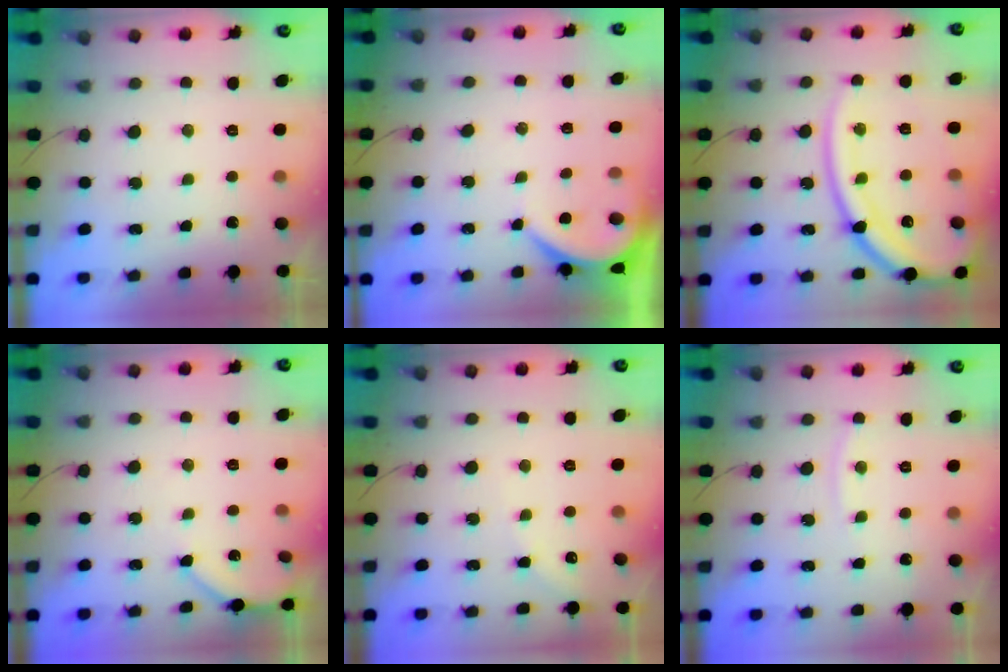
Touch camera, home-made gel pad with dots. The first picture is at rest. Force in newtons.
{"total": 4.0, "press": 3.9, "slide": 0.5}
{"total": 20.1, "press": 20.0, "slide": 2.4}
{"total": 5.0, "press": 4.9, "slide": 0.7}
{"total": 3.0, "press": 3.0, "slide": 0.5}
{"total": 4.6, "press": 4.5, "slide": 0.6}